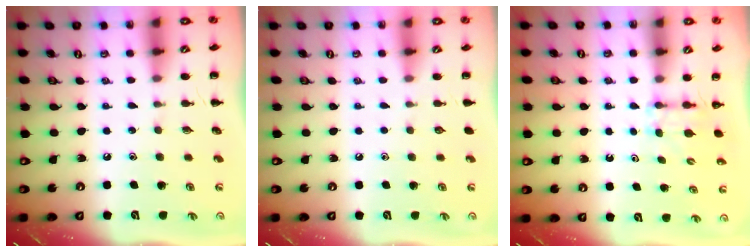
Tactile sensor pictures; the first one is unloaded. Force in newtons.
{"total": 0.0}
{"total": 2.7, "press": 2.5, "slide": 1.1}